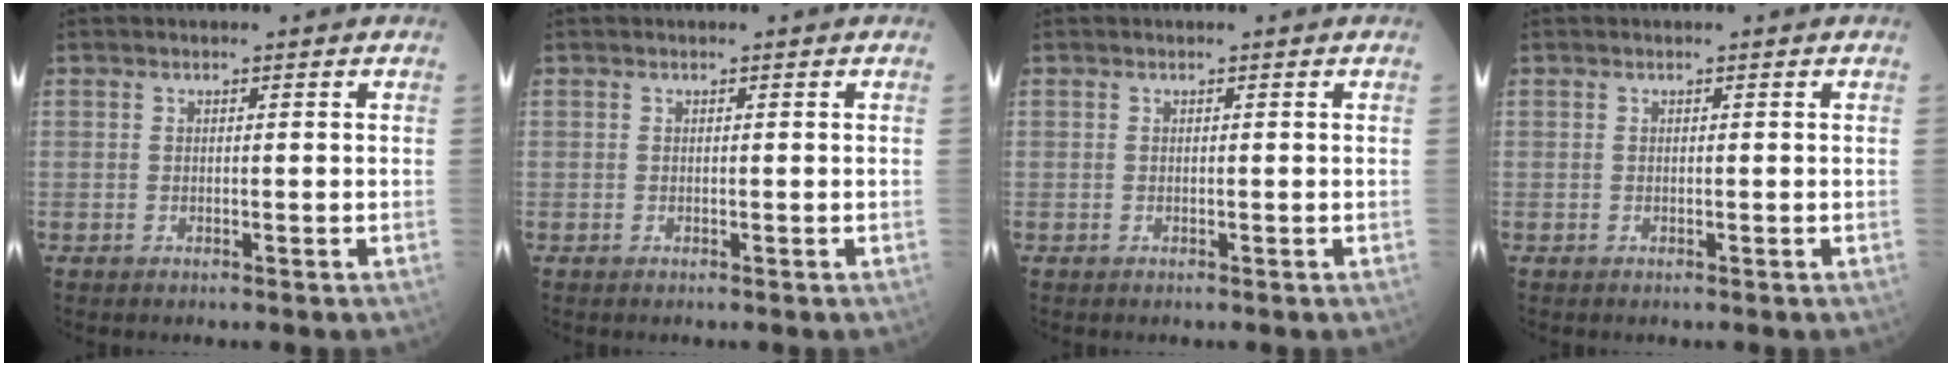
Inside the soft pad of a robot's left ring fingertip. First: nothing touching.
{"total": 0.0}
{"total": 0.0}
{"total": 0.0}